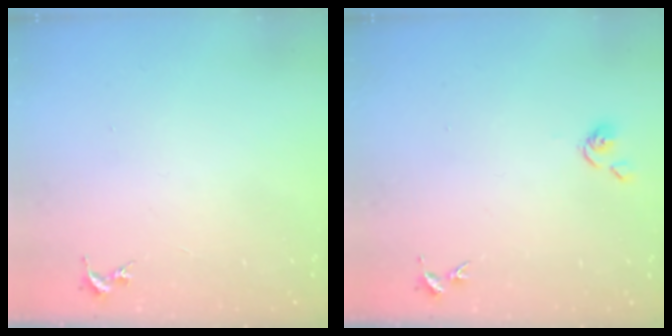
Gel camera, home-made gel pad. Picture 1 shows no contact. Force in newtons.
{"total": 5.1, "press": 5.1, "slide": 0.5}